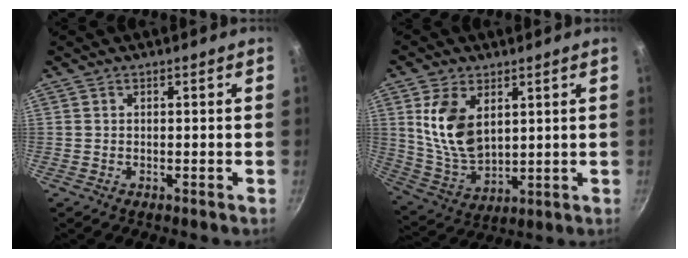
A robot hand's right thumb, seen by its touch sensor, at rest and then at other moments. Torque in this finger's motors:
{"motor_torque": [0.13, 0.16, 0.84, -0.34, 0.12]}